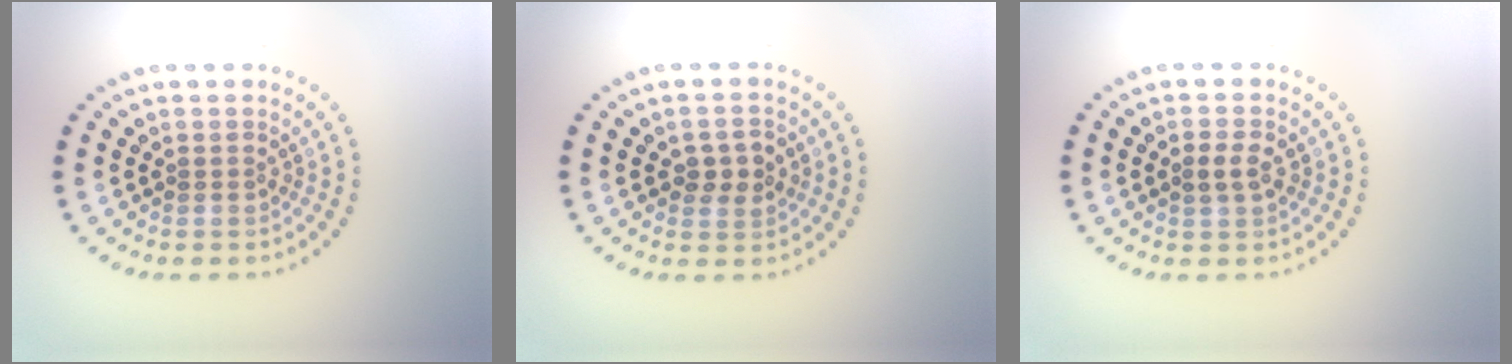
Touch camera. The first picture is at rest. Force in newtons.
{"total": 2.4, "press": 2.4, "slide": 0.2}
{"total": 1.9, "press": 1.9, "slide": 0.3}